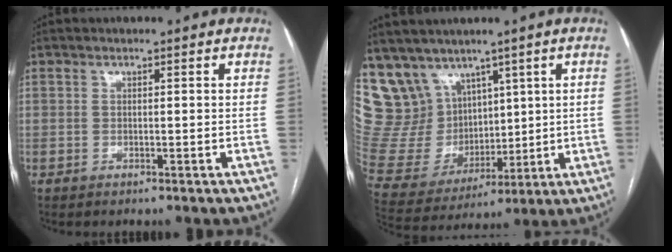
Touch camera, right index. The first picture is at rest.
{"total": 15.6, "force": [10.1, 11.2, 4.1], "torque": [-0.106, 0.054, 0.225]}